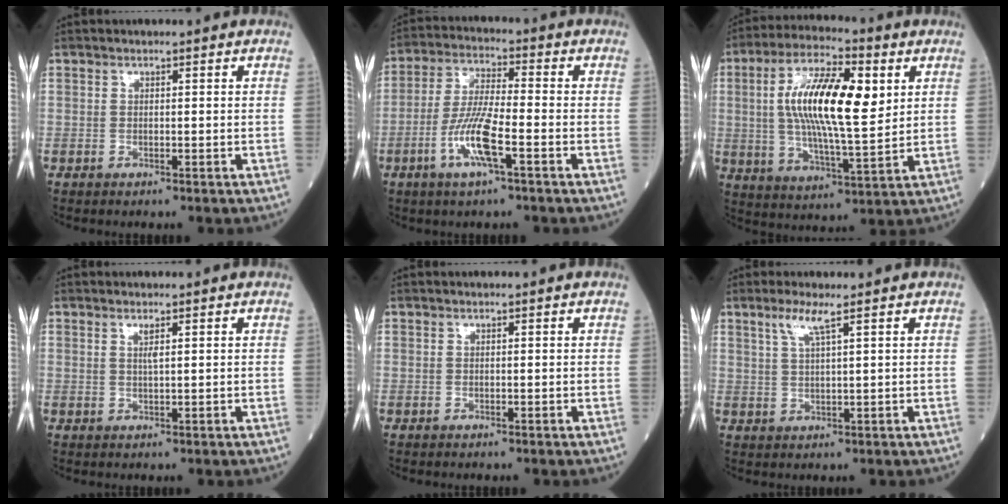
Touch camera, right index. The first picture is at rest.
{"total": 9.1, "force": [-3.5, 1.1, 8.3], "torque": [-0.168, -0.006, -0.071]}
{"total": 16.0, "force": [3.4, 4.2, 15.1], "torque": [-0.284, 0.013, 0.054]}
{"total": 1.4, "force": [0.7, 0.0, 1.2], "torque": [-0.025, -0.003, 0.012]}
{"total": 0.0}
{"total": 3.5, "force": [2.1, -0.2, 2.8], "torque": [-0.065, 0.000, 0.046]}